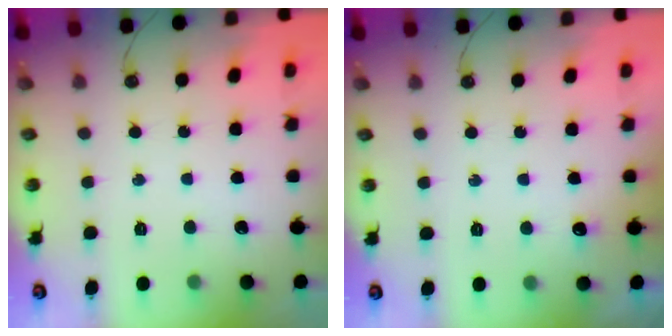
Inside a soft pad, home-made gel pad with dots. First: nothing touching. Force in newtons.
{"total": 3.7, "press": 3.5, "slide": 1.0}